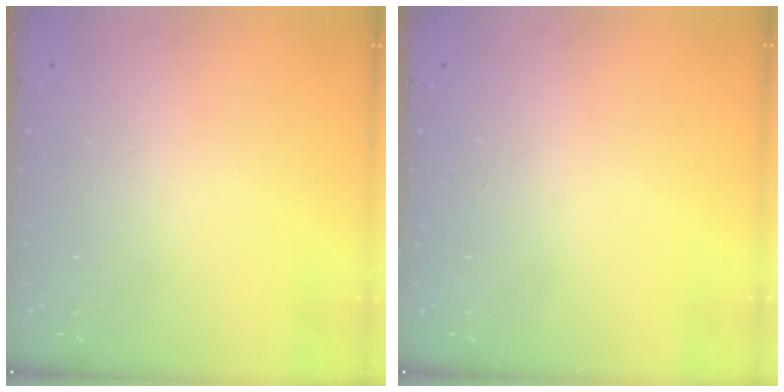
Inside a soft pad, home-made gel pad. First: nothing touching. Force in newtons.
{"total": 0.0}